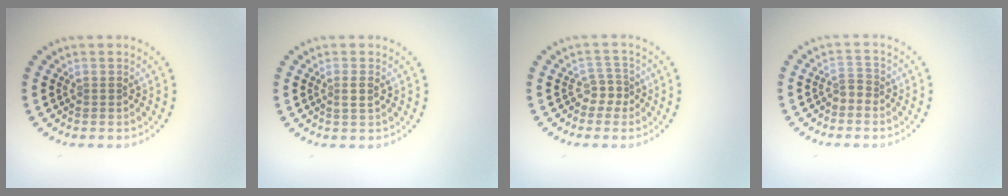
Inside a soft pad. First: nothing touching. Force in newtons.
{"total": 1.2, "press": 1.0, "slide": 0.5}
{"total": 1.8, "press": 1.3, "slide": 1.3}
{"total": 1.3, "press": 1.0, "slide": 0.8}